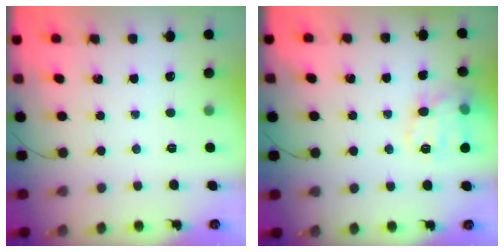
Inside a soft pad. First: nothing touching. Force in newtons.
{"total": 12.7, "press": 12.7, "slide": 0.5}